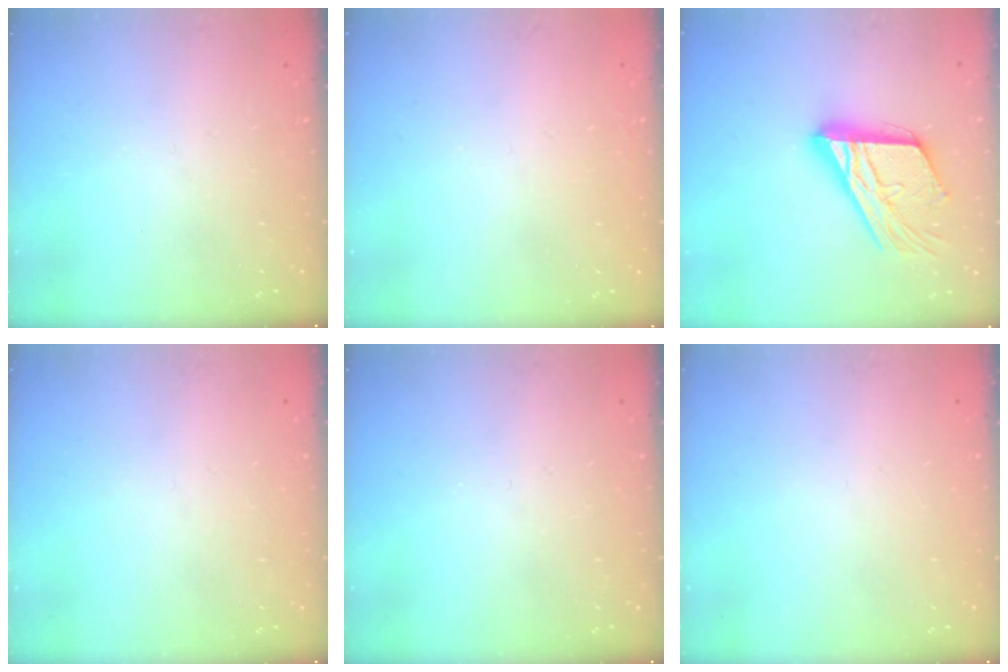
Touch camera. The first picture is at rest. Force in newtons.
{"total": 1.5, "press": 1.5, "slide": 0.1}
{"total": 19.3, "press": 19.2, "slide": 1.8}
{"total": 0.0}
{"total": 0.0}
{"total": 0.0}